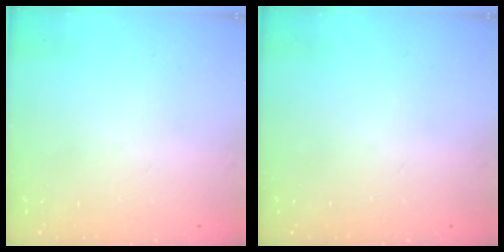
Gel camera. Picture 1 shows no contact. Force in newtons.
{"total": 0.0}